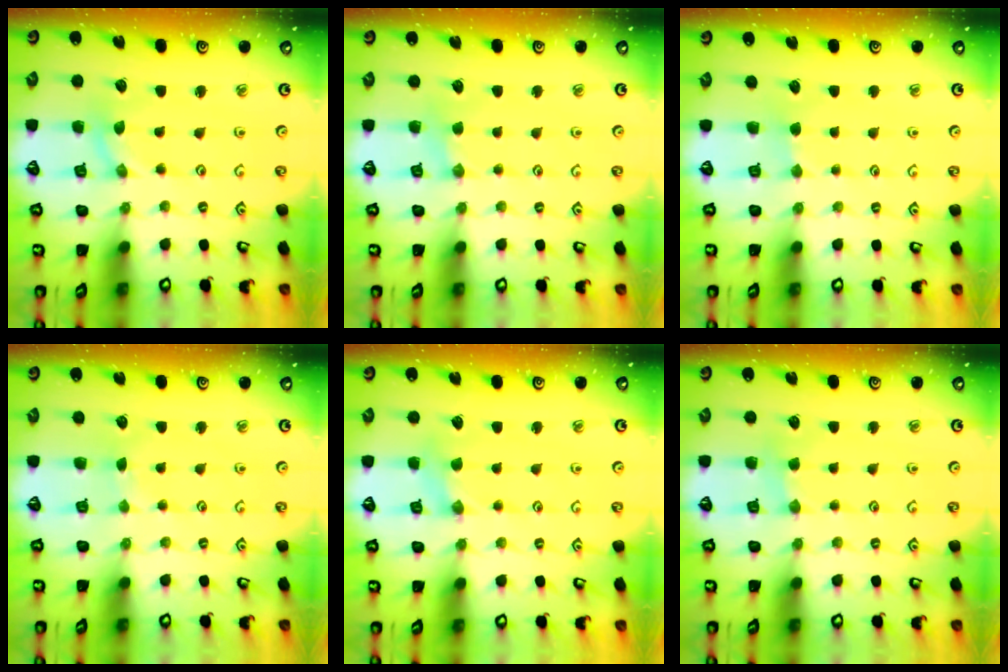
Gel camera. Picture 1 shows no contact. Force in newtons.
{"total": 2.1, "press": 2.1, "slide": 0.4}
{"total": 2.2, "press": 2.2, "slide": 0.4}
{"total": 1.2, "press": 1.2, "slide": 0.2}
{"total": 2.9, "press": 2.9, "slide": 0.6}
{"total": 2.2, "press": 2.2, "slide": 0.4}